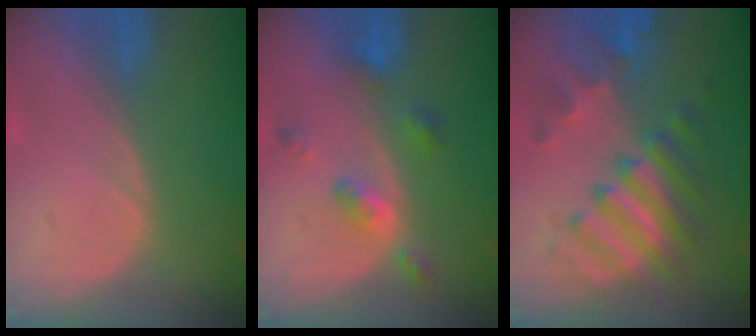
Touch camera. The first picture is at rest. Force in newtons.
{"total": 5.3, "press": 4.7, "slide": 2.4}
{"total": 9.0, "press": 9.0, "slide": 0.4}